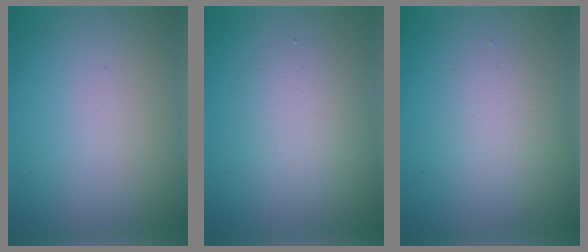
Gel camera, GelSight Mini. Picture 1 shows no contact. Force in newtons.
{"total": 2.6, "press": 2.6, "slide": 0.3}
{"total": 2.1, "press": 2.1, "slide": 0.2}